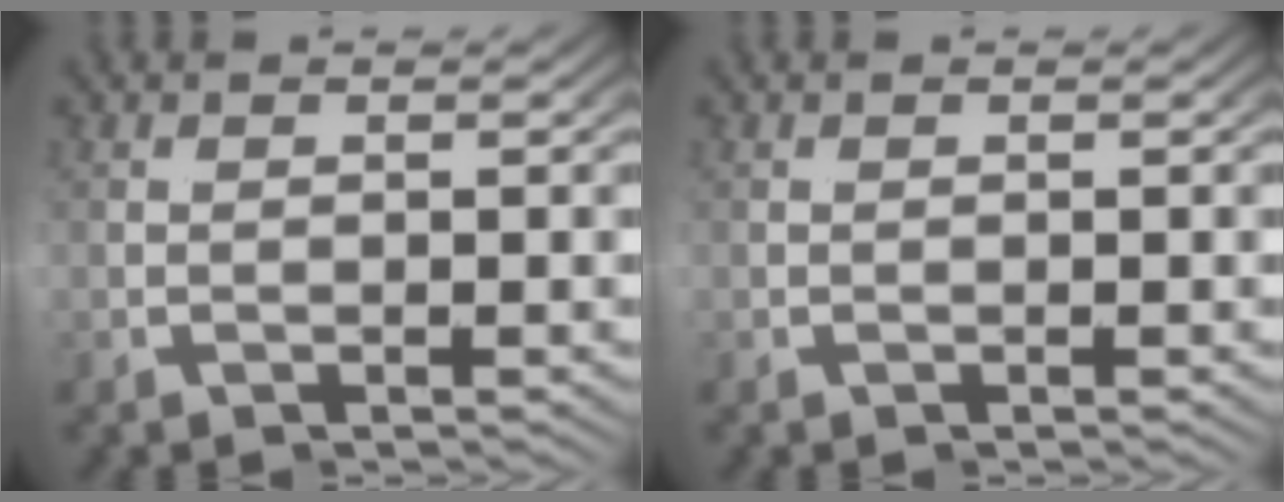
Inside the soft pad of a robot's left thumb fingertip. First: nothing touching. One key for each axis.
{"total": 0.0}